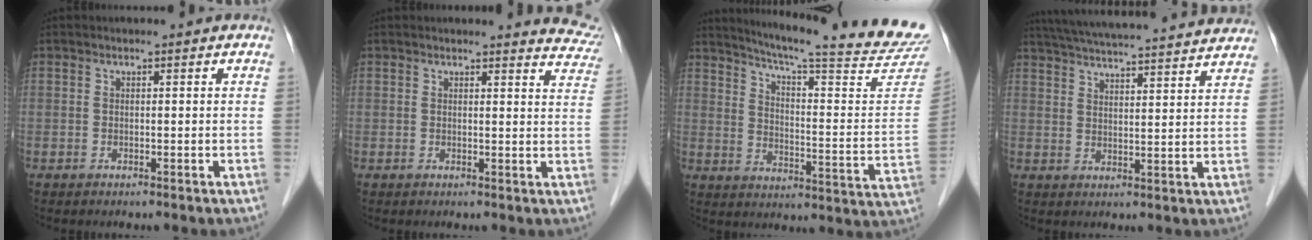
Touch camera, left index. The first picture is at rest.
{"total": 6.5, "force": [6.4, 1.2, 0.5], "torque": [0.017, -0.032, 0.034]}
{"total": 25.7, "force": [23.4, -0.4, 10.8], "torque": [-0.163, -0.096, 0.294]}
{"total": 24.9, "force": [23.0, 1.3, 9.3], "torque": [-0.160, 0.007, 0.305]}